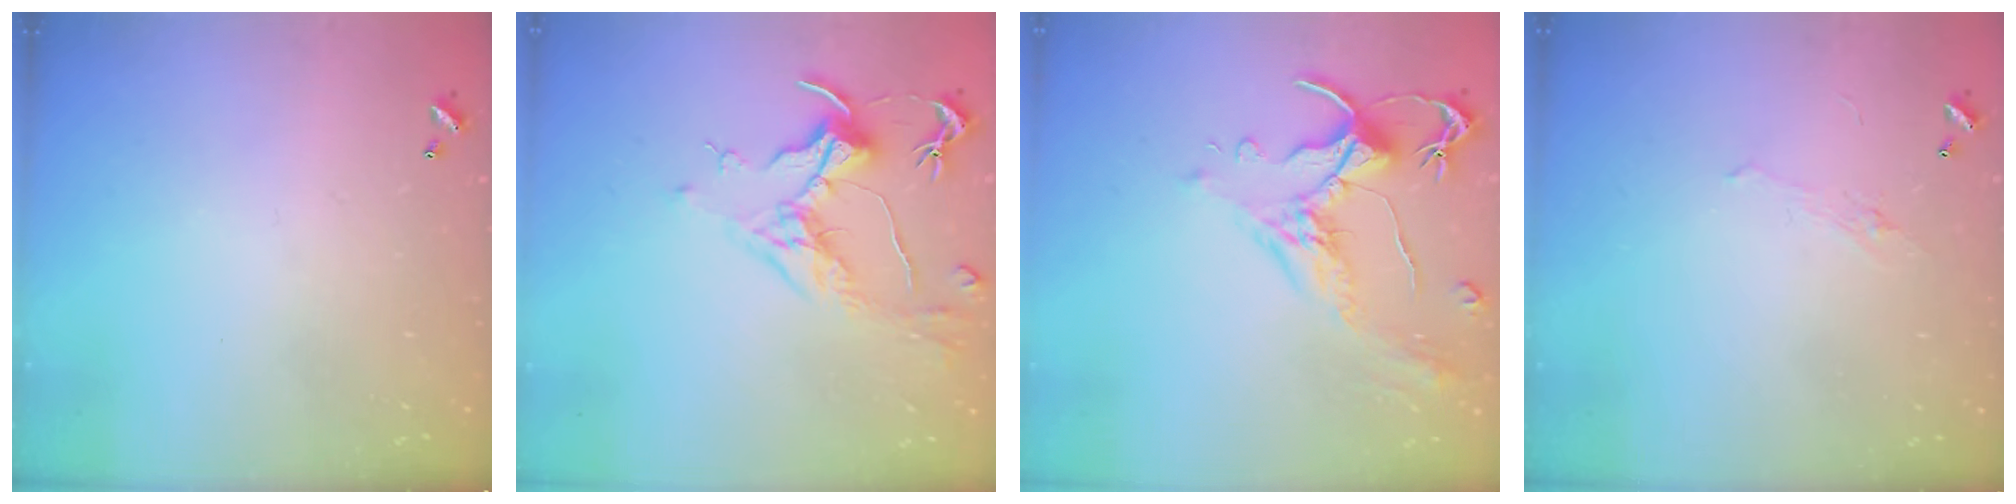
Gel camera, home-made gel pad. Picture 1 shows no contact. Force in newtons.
{"total": 1.8, "press": 1.6, "slide": 0.9}
{"total": 1.5, "press": 1.0, "slide": 1.1}
{"total": 0.9, "press": 0.5, "slide": 0.7}